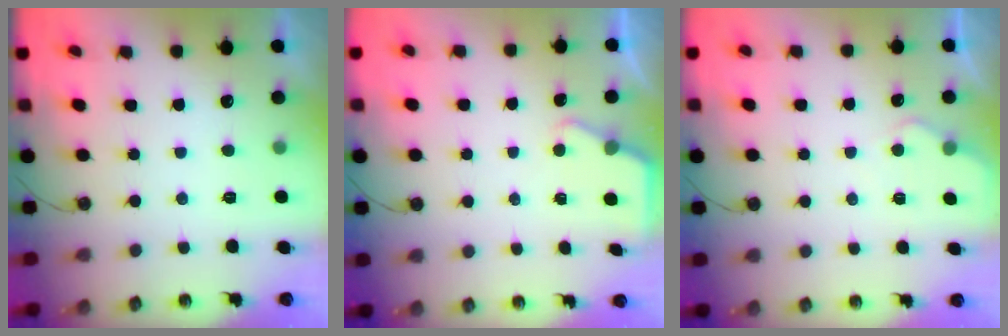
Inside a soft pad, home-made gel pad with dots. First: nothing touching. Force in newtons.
{"total": 2.7, "press": 2.7, "slide": 0.2}
{"total": 3.8, "press": 3.8, "slide": 0.4}